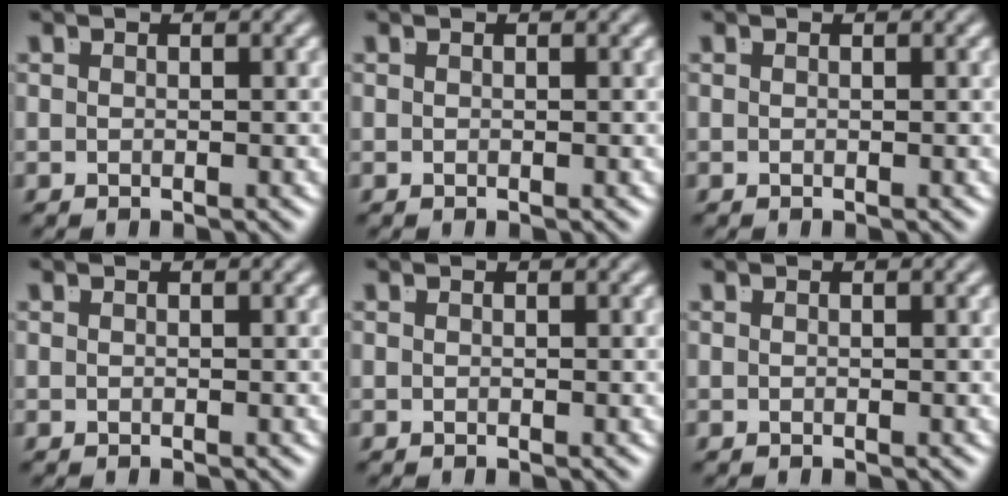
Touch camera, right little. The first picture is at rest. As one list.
[{"total": 0.0}, {"total": 0.0}, {"total": 0.0}, {"total": 0.0}, {"total": 0.0}]